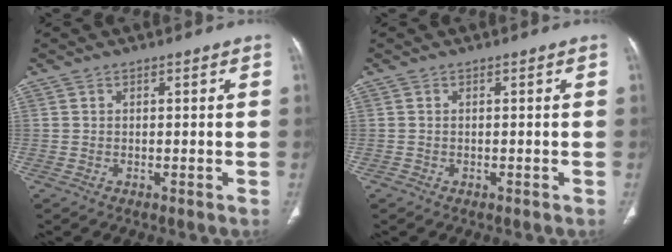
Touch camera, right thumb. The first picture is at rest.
{"total": 0.0}